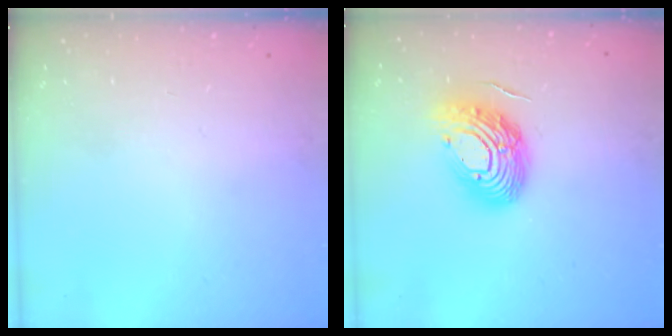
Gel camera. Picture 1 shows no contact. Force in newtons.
{"total": 16.5, "press": 16.4, "slide": 1.4}